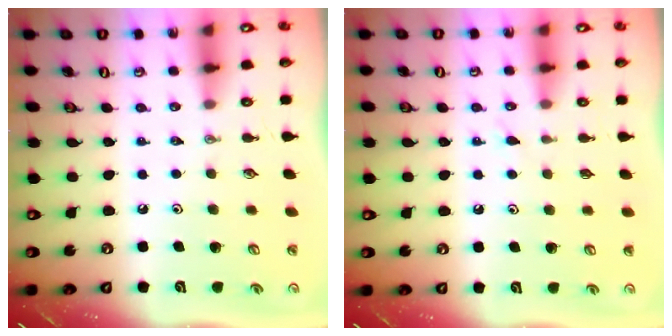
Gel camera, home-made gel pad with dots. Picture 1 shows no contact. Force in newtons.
{"total": 6.5, "press": 6.5, "slide": 0.6}